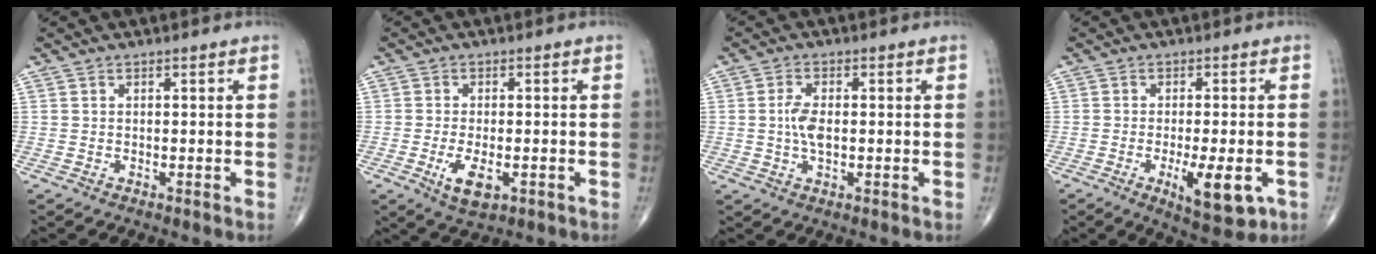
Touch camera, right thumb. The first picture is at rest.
{"total": 5.6, "force": [-1.9, 2.6, 4.6], "torque": [-0.083, -0.007, -0.026]}
{"total": 4.4, "force": [-0.1, 2.1, 3.8], "torque": [-0.081, 0.001, -0.004]}
{"total": 9.4, "force": [-3.2, 3.1, 8.2], "torque": [-0.117, -0.011, -0.040]}